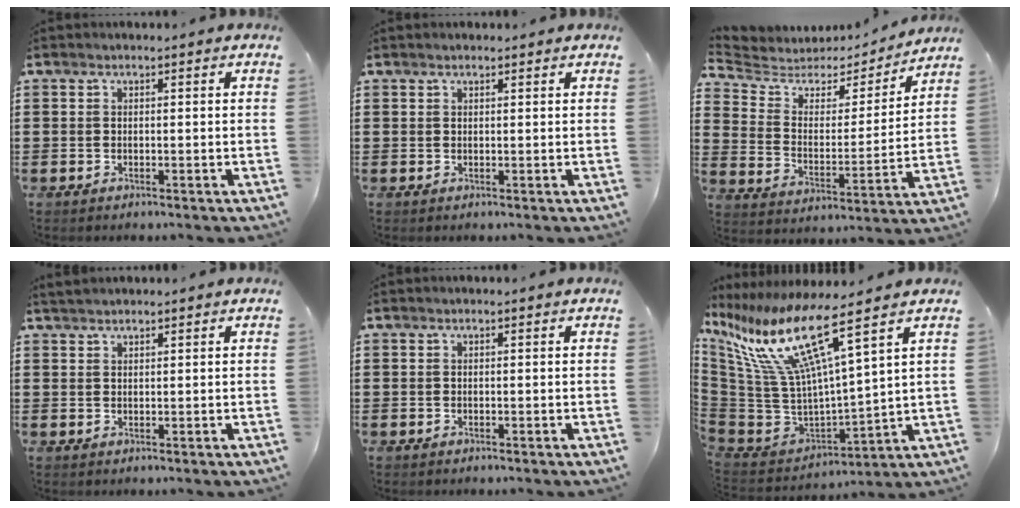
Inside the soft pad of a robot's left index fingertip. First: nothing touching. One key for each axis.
{"total": 0.7, "fx": 0.6, "fy": 0.2, "fz": 0.2, "tx": -0.005, "ty": 0.001, "tz": 0.012}
{"total": 4.6, "fx": 3.9, "fy": 2.3, "fz": 0.9, "tx": -0.051, "ty": -0.027, "tz": 0.060}
{"total": 1.4, "fx": 1.4, "fy": 0.2, "fz": 0.3, "tx": -0.009, "ty": 0.001, "tz": 0.027}
{"total": 0.0}
{"total": 14.2, "fx": 7.2, "fy": 3.2, "fz": 11.9, "tx": -0.269, "ty": -0.049, "tz": 0.110}